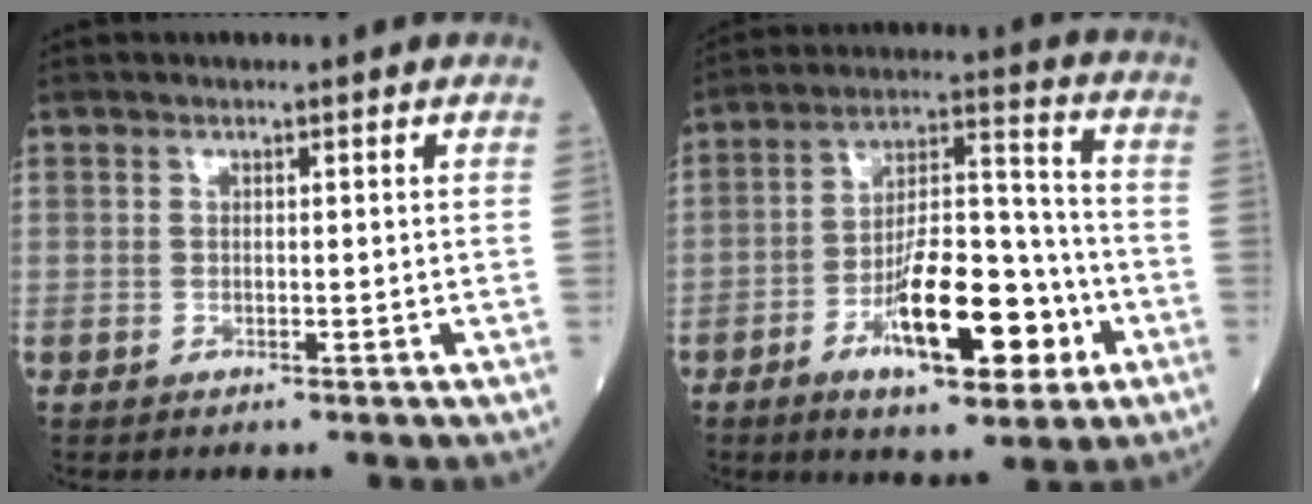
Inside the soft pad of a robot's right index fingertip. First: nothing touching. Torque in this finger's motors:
{"motor_torque": [0.75, -0.17, 0.84, 0.17]}